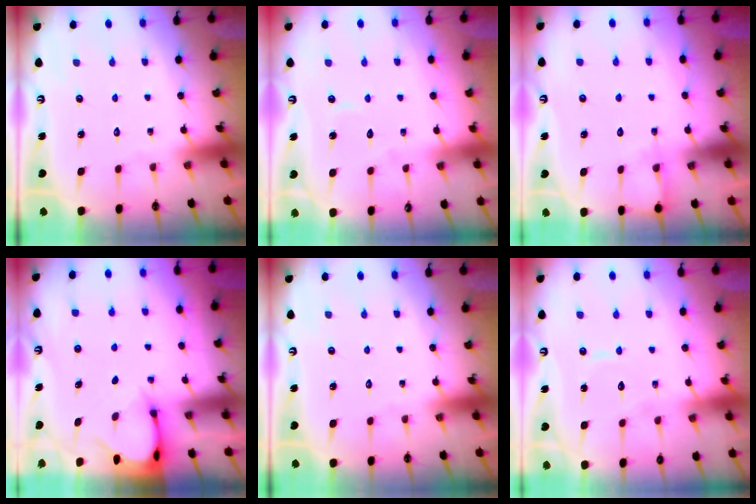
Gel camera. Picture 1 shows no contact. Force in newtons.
{"total": 2.9, "press": 2.9, "slide": 0.2}
{"total": 4.5, "press": 4.5, "slide": 0.5}
{"total": 3.1, "press": 3.1, "slide": 0.2}
{"total": 0.0}
{"total": 5.4, "press": 5.4, "slide": 0.4}